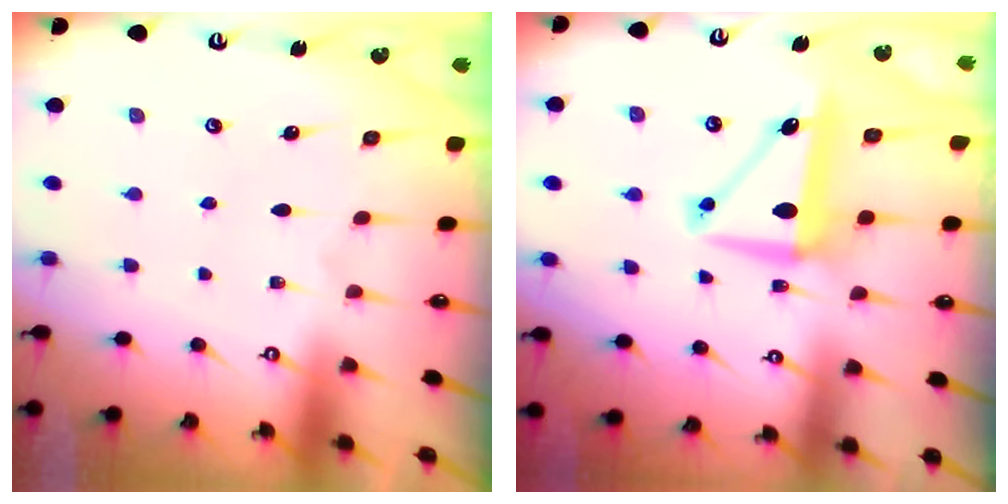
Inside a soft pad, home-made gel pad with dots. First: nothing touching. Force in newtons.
{"total": 7.8, "press": 7.6, "slide": 1.7}